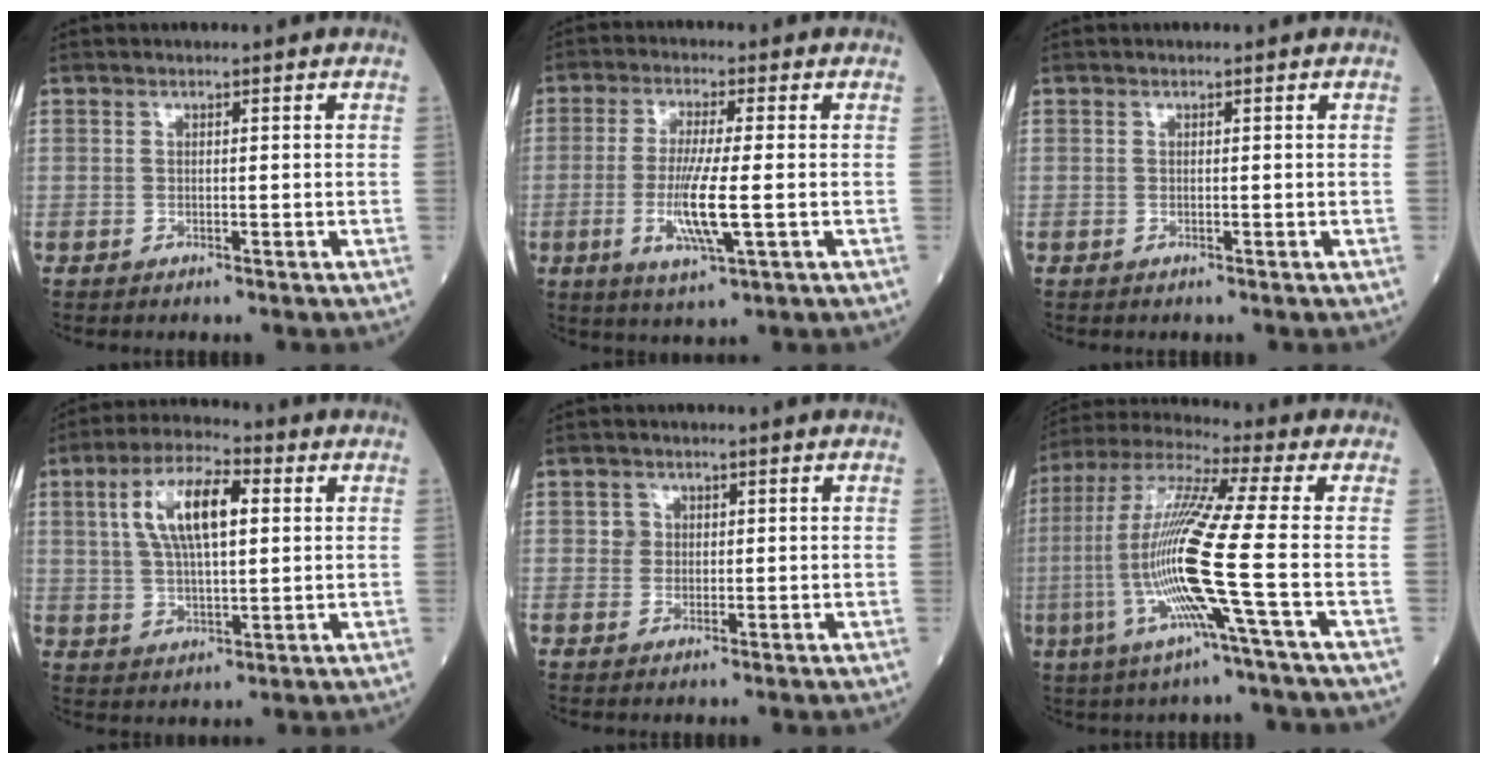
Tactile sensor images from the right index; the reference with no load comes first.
{"total": 8.4, "force": [-1.6, 0.3, 8.2], "torque": [-0.165, -0.017, -0.031]}
{"total": 0.0}
{"total": 11.2, "force": [3.1, 3.7, 10.1], "torque": [-0.197, 0.019, 0.055]}
{"total": 1.7, "force": [0.4, 1.6, 0.3], "torque": [0.001, 0.000, 0.004]}
{"total": 15.5, "force": [-3.7, -1.7, 14.9], "torque": [-0.308, -0.009, -0.087]}